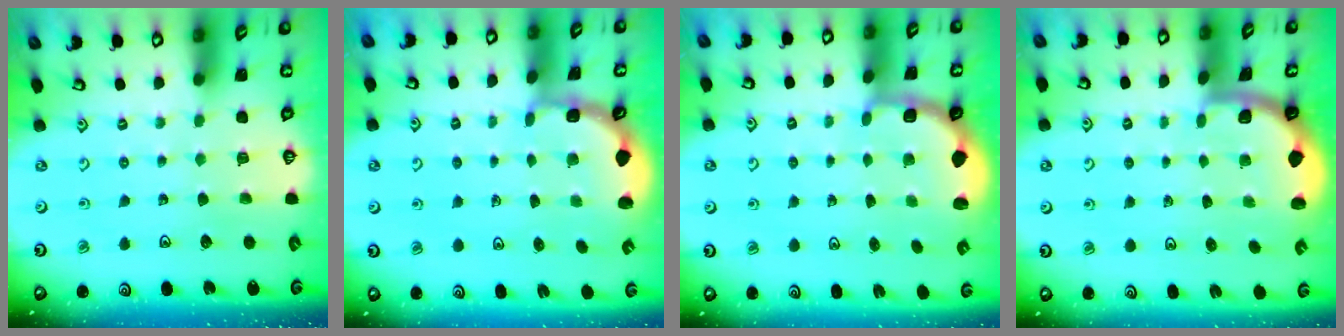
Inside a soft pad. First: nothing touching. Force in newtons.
{"total": 2.0, "press": 1.6, "slide": 1.1}
{"total": 2.3, "press": 2.0, "slide": 1.0}
{"total": 1.4, "press": 1.4, "slide": 0.1}